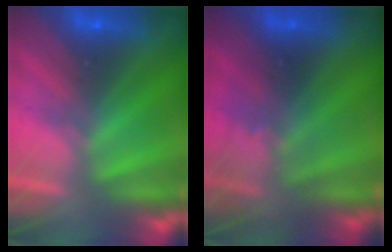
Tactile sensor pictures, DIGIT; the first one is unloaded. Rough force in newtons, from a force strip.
{"total": 2.9}